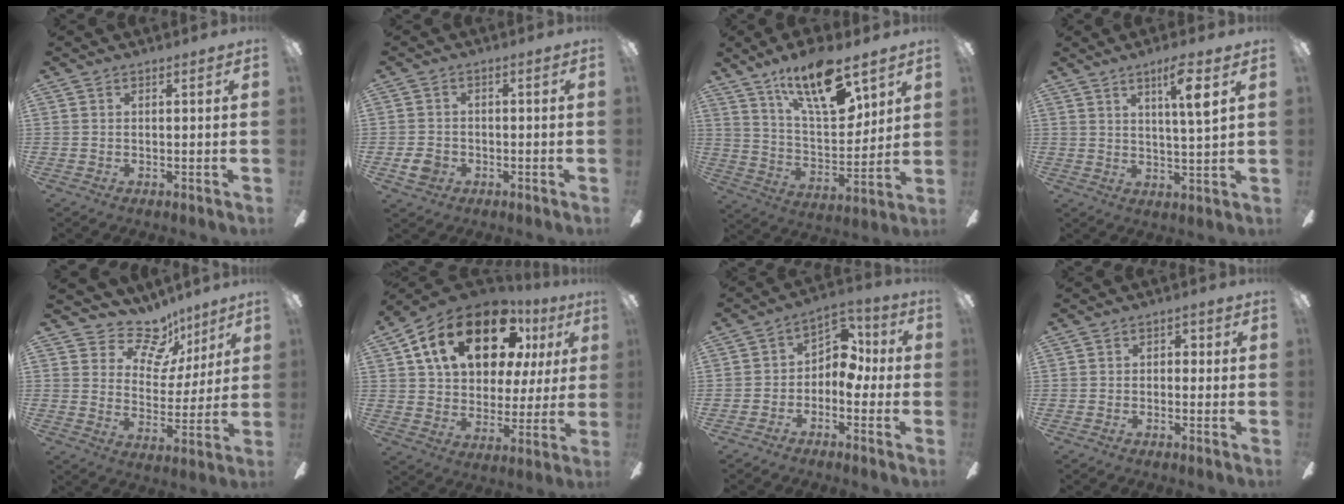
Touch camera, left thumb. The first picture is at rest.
{"total": 4.2, "force": [-1.8, 3.2, 2.0], "torque": [-0.043, 0.008, -0.035]}
{"total": 20.3, "force": [12.7, 7.7, 13.8], "torque": [-0.232, -0.058, 0.213]}
{"total": 7.5, "force": [4.0, 0.7, 6.3], "torque": [-0.100, -0.009, 0.057]}
{"total": 13.3, "force": [9.5, 7.8, 5.0], "torque": [-0.082, -0.061, 0.178]}
{"total": 22.8, "force": [11.5, 12.6, 15.2], "torque": [-0.275, -0.037, 0.195]}
{"total": 8.0, "force": [-0.2, 6.4, 4.7], "torque": [-0.059, 0.010, -0.003]}
{"total": 2.7, "force": [-1.5, 1.8, 1.3], "torque": [-0.022, 0.015, -0.031]}